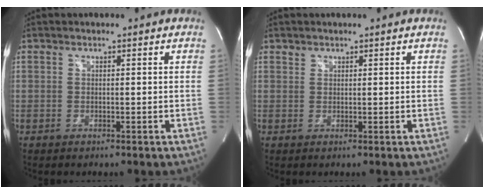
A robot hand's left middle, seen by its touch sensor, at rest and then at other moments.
{"total": 0.7, "force": [0.6, 0.4, -0.1], "torque": [0.007, 0.000, 0.007]}